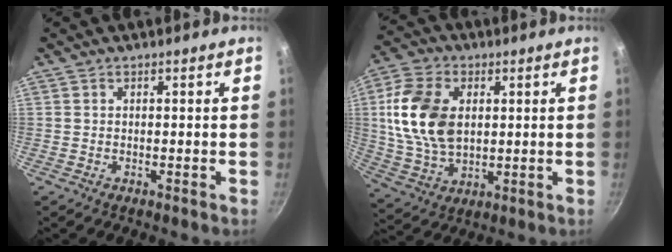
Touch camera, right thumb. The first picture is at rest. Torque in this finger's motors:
{"motor_torque": [1.53, 1.69, 1.85, 0.06, 0.17]}